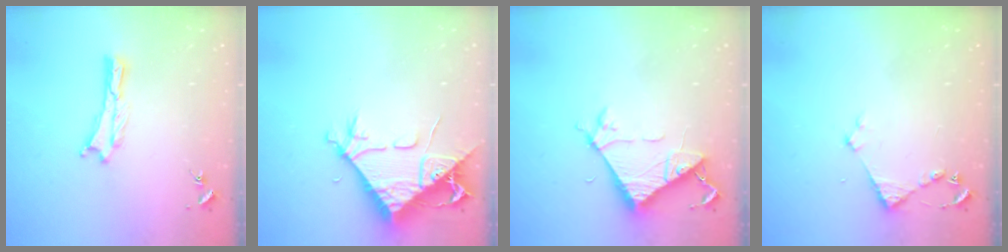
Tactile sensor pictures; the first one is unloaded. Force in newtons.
{"total": 8.7, "press": 8.6, "slide": 1.0}
{"total": 6.9, "press": 6.9, "slide": 0.4}
{"total": 3.1, "press": 3.1, "slide": 0.3}